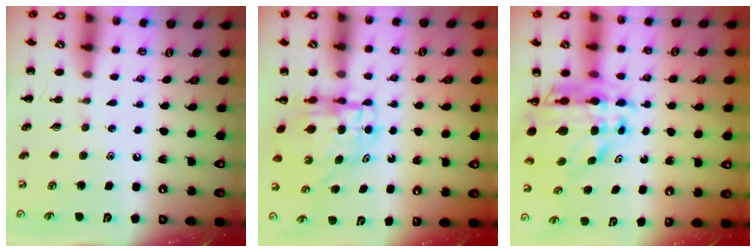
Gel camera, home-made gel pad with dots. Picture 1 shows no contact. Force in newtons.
{"total": 6.2, "press": 6.1, "slide": 1.1}
{"total": 11.3, "press": 10.7, "slide": 3.7}